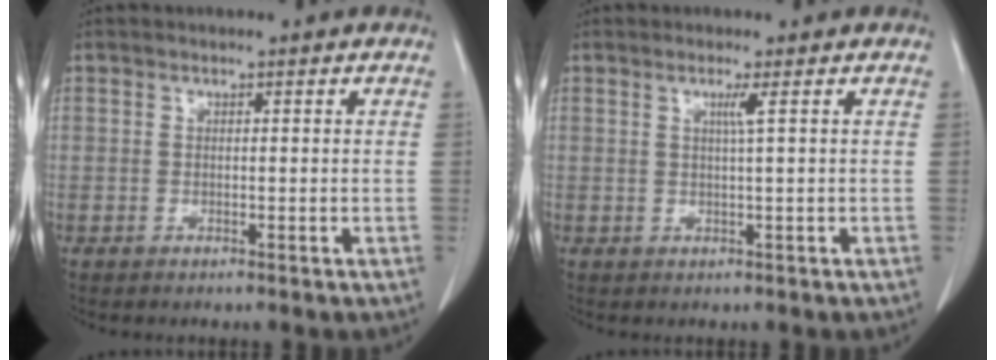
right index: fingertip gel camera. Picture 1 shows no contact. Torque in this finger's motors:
{"motor_torque": [0.20, 0.19, 0.03, 0.01]}